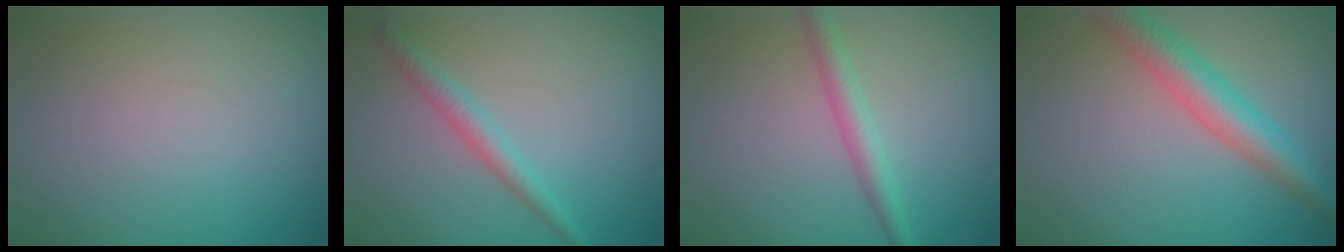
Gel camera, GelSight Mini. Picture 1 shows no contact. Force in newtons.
{"total": 2.2, "press": 2.2, "slide": 0.1}
{"total": 2.5, "press": 2.5, "slide": 0.0}
{"total": 5.0, "press": 5.0, "slide": 0.1}